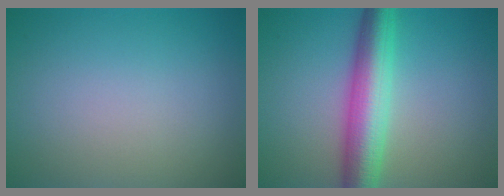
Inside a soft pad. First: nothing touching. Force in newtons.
{"total": 6.8, "press": 6.8, "slide": 0.1}